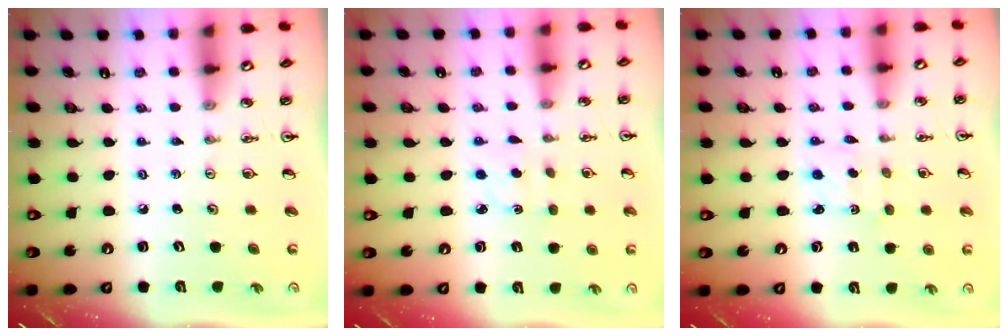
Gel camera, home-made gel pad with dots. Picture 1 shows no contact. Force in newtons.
{"total": 1.6, "press": 1.5, "slide": 0.5}
{"total": 1.3, "press": 1.2, "slide": 0.6}